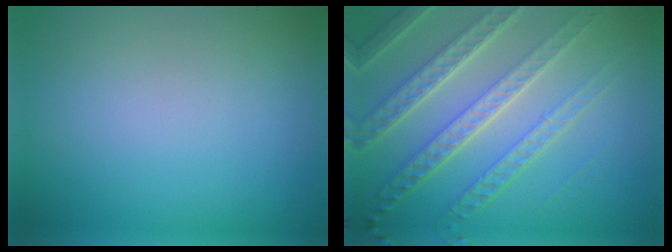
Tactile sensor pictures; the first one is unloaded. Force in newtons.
{"total": 8.1, "press": 5.5, "slide": 5.9}